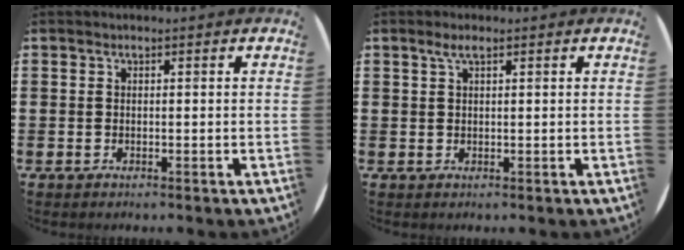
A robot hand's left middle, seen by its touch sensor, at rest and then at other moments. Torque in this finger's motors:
{"motor_torque": [0.48, -0.30, 0.06, 0.01]}